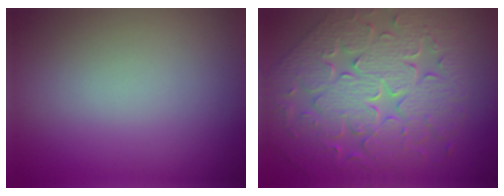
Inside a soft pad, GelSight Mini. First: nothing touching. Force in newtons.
{"total": 9.0, "press": 7.2, "slide": 5.3}